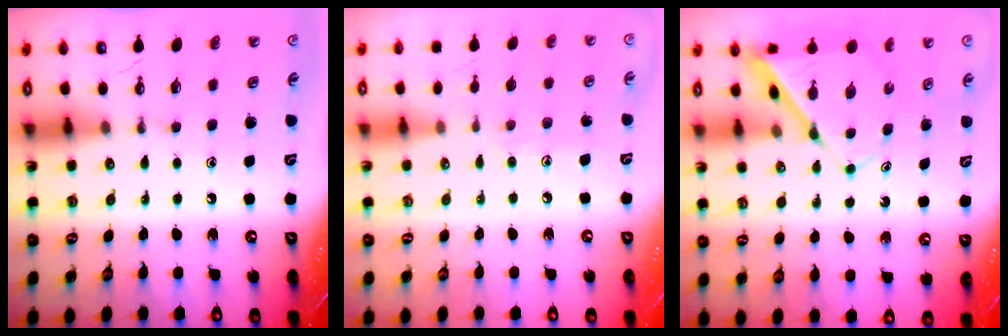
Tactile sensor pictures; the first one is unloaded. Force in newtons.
{"total": 5.1, "press": 5.1, "slide": 0.5}
{"total": 7.5, "press": 7.4, "slide": 0.5}